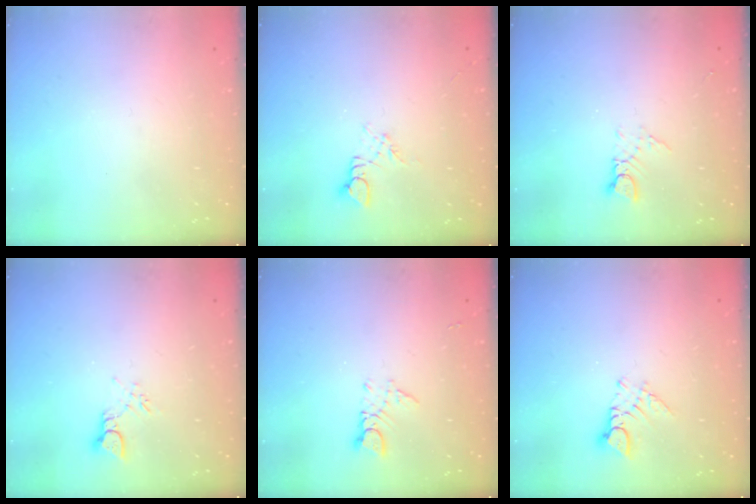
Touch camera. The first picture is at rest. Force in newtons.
{"total": 3.6, "press": 3.5, "slide": 0.5}
{"total": 3.4, "press": 3.4, "slide": 0.2}
{"total": 2.8, "press": 2.8, "slide": 0.4}
{"total": 3.1, "press": 3.1, "slide": 0.3}
{"total": 5.4, "press": 5.4, "slide": 0.5}